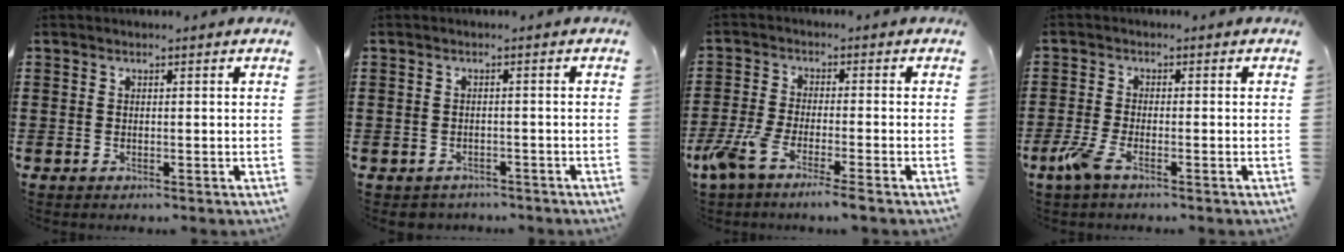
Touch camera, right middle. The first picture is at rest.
{"total": 1.2, "force": [-1.1, 0.5, -0.1], "torque": [-0.004, 0.002, -0.026]}
{"total": 5.2, "force": [-4.0, 0.2, 3.3], "torque": [-0.091, -0.018, -0.081]}
{"total": 3.8, "force": [-2.0, 0.7, 3.1], "torque": [-0.087, -0.015, -0.044]}